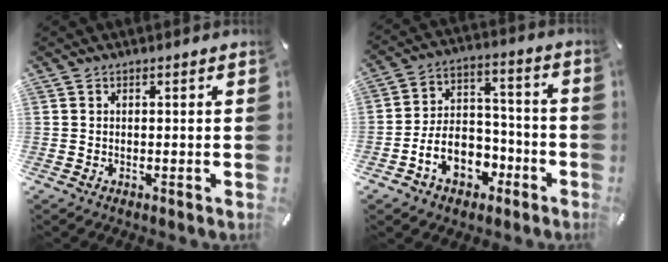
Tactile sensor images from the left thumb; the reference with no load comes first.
{"total": 11.9, "force": [-5.0, 9.0, 5.9], "torque": [-0.106, 0.035, -0.082]}